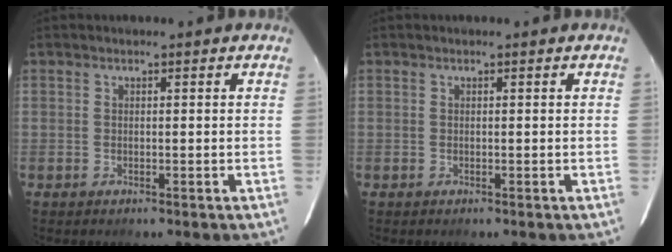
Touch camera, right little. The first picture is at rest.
{"total": 0.0}